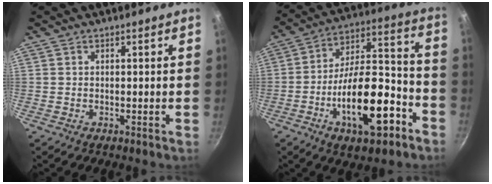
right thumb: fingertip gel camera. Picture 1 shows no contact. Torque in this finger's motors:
{"motor_torque": [2.26, 1.88, 1.80, -0.93, 0.45]}